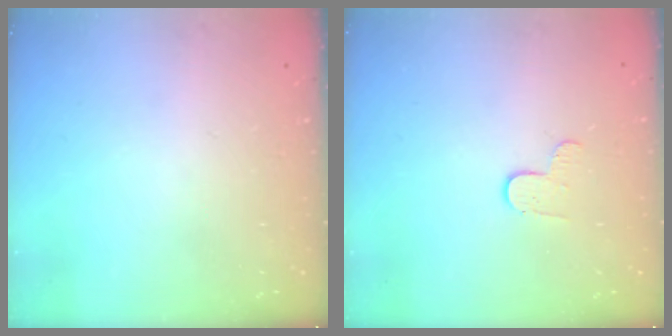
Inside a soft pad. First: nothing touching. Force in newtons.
{"total": 4.4, "press": 4.4, "slide": 0.4}